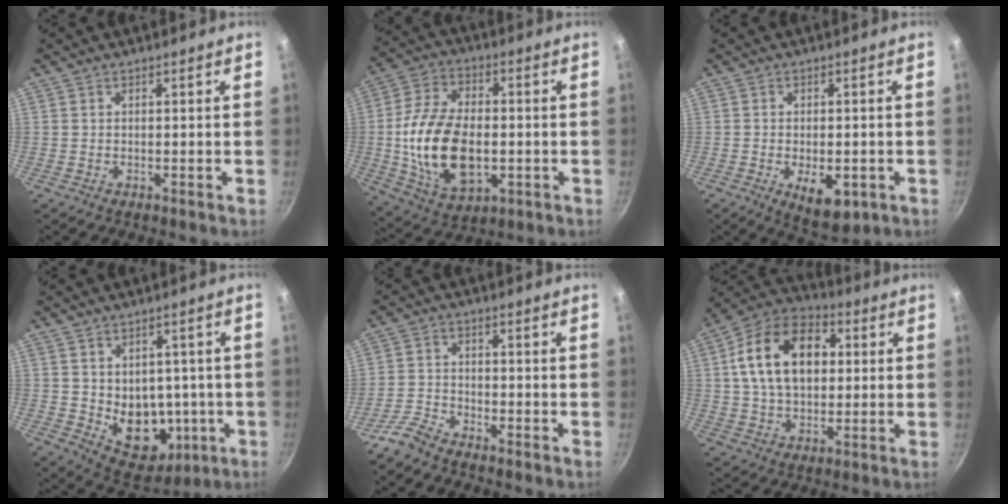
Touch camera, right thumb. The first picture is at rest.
{"total": 18.6, "force": [-1.9, 11.2, 14.7], "torque": [-0.269, 0.014, -0.025]}
{"total": 7.7, "force": [-2.5, 4.0, 6.1], "torque": [-0.067, -0.001, -0.022]}
{"total": 12.5, "force": [-1.2, 9.8, 7.8], "torque": [-0.065, -0.008, 0.008]}
{"total": 4.2, "force": [-3.7, 1.4, 1.3], "torque": [-0.033, 0.028, -0.083]}
{"total": 17.7, "force": [3.1, 11.8, 12.8], "torque": [-0.191, 0.022, 0.039]}